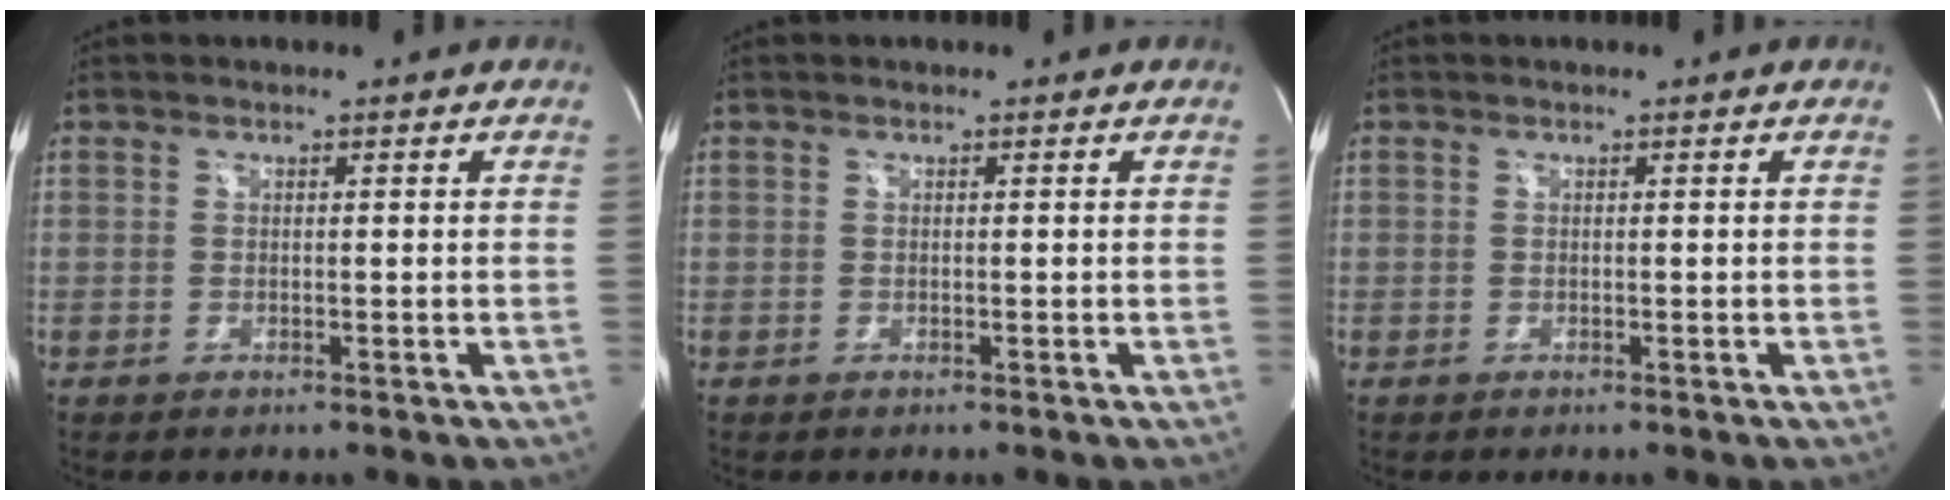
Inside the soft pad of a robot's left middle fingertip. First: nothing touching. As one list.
[{"total": 0.0}, {"total": 0.0}]